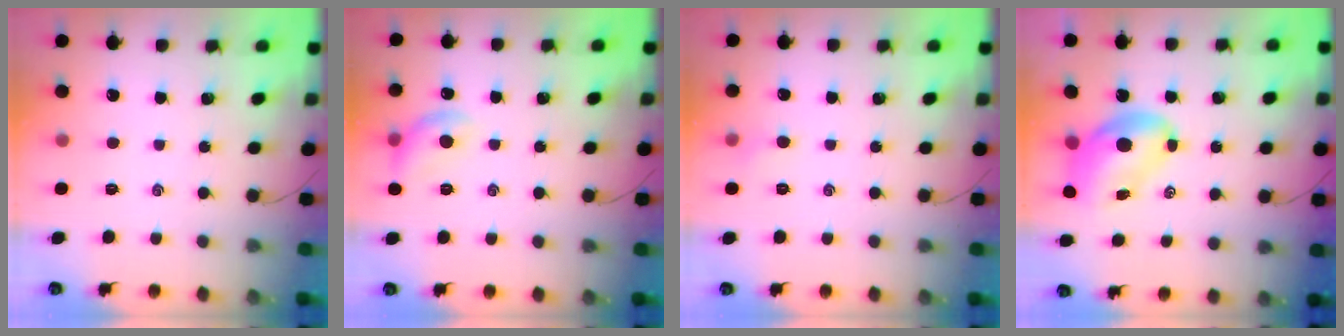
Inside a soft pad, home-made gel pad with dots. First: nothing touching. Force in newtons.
{"total": 8.0, "press": 7.9, "slide": 1.0}
{"total": 3.3, "press": 3.1, "slide": 1.1}
{"total": 8.3, "press": 8.2, "slide": 1.4}